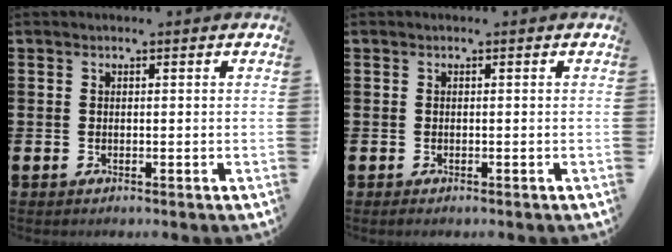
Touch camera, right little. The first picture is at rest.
{"total": 0.0}